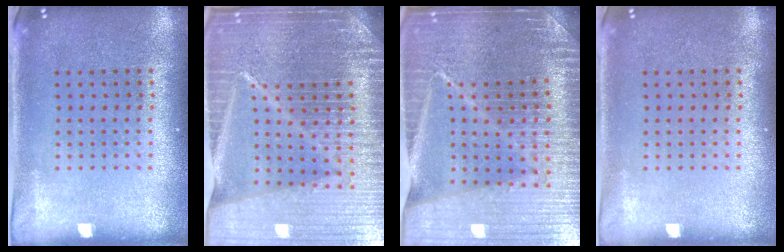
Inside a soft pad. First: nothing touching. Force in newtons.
{"total": 7.2, "press": 6.1, "slide": 3.8}
{"total": 5.3, "press": 4.8, "slide": 2.2}
{"total": 0.0}